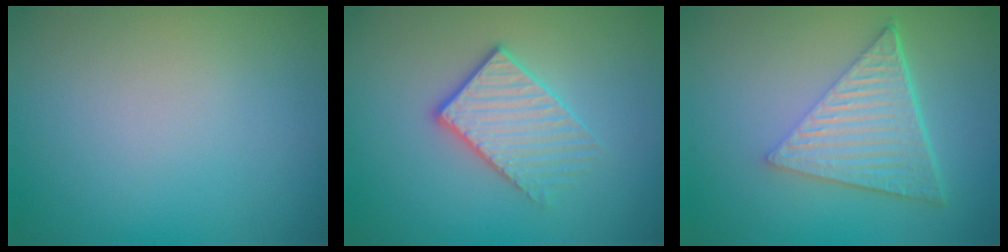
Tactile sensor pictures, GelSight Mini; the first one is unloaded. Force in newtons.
{"total": 3.2, "press": 2.9, "slide": 1.4}
{"total": 6.7, "press": 4.5, "slide": 5.0}